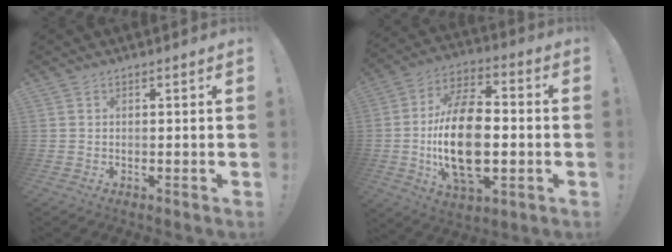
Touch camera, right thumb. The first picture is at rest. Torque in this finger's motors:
{"motor_torque": [2.32, 2.68, 1.67, -1.10, 0.78]}